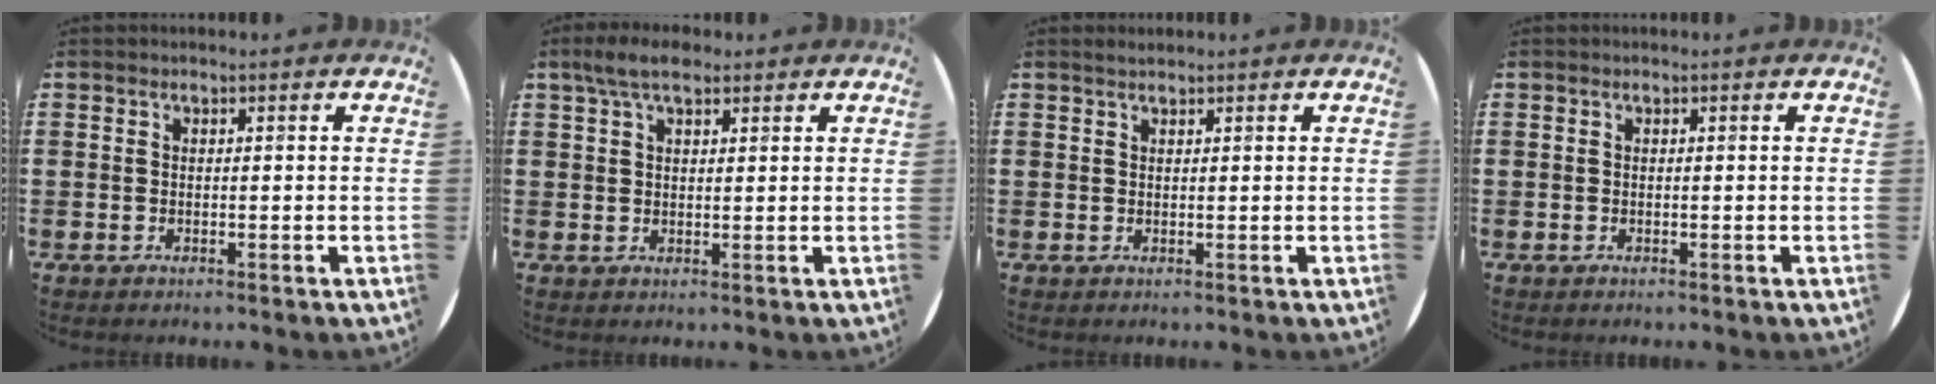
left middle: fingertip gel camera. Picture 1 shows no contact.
{"total": 4.6, "force": [3.2, 1.8, 2.6], "torque": [-0.050, 0.004, 0.057]}
{"total": 0.8, "force": [0.8, 0.1, 0.2], "torque": [-0.004, 0.000, 0.015]}
{"total": 0.0}